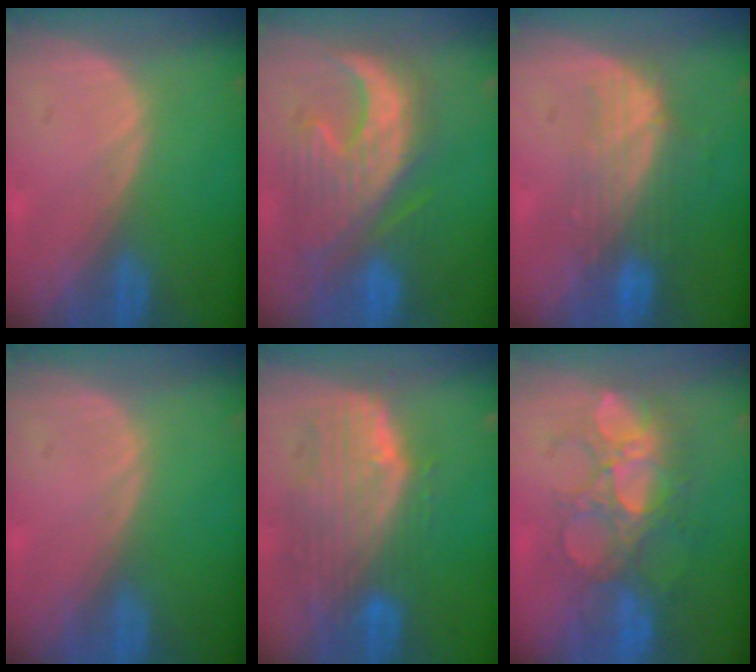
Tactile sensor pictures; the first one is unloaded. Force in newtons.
{"total": 11.1, "press": 10.7, "slide": 2.9}
{"total": 7.5, "press": 6.9, "slide": 2.8}
{"total": 0.0}
{"total": 10.5, "press": 9.0, "slide": 5.4}
{"total": 9.1, "press": 8.9, "slide": 1.8}